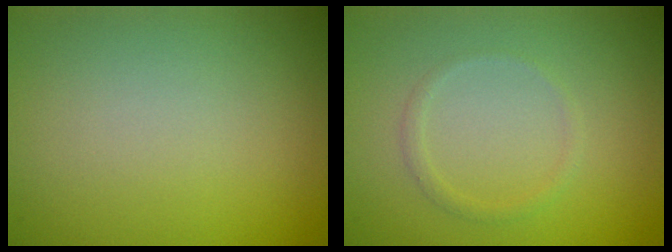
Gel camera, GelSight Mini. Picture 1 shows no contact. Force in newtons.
{"total": 0.9, "press": 0.9, "slide": 0.1}